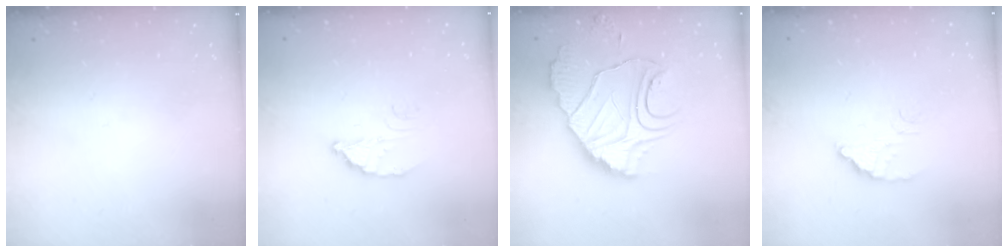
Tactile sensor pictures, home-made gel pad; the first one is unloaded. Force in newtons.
{"total": 3.4, "press": 3.4, "slide": 0.2}
{"total": 13.2, "press": 13.2, "slide": 1.1}
{"total": 3.6, "press": 3.6, "slide": 0.1}